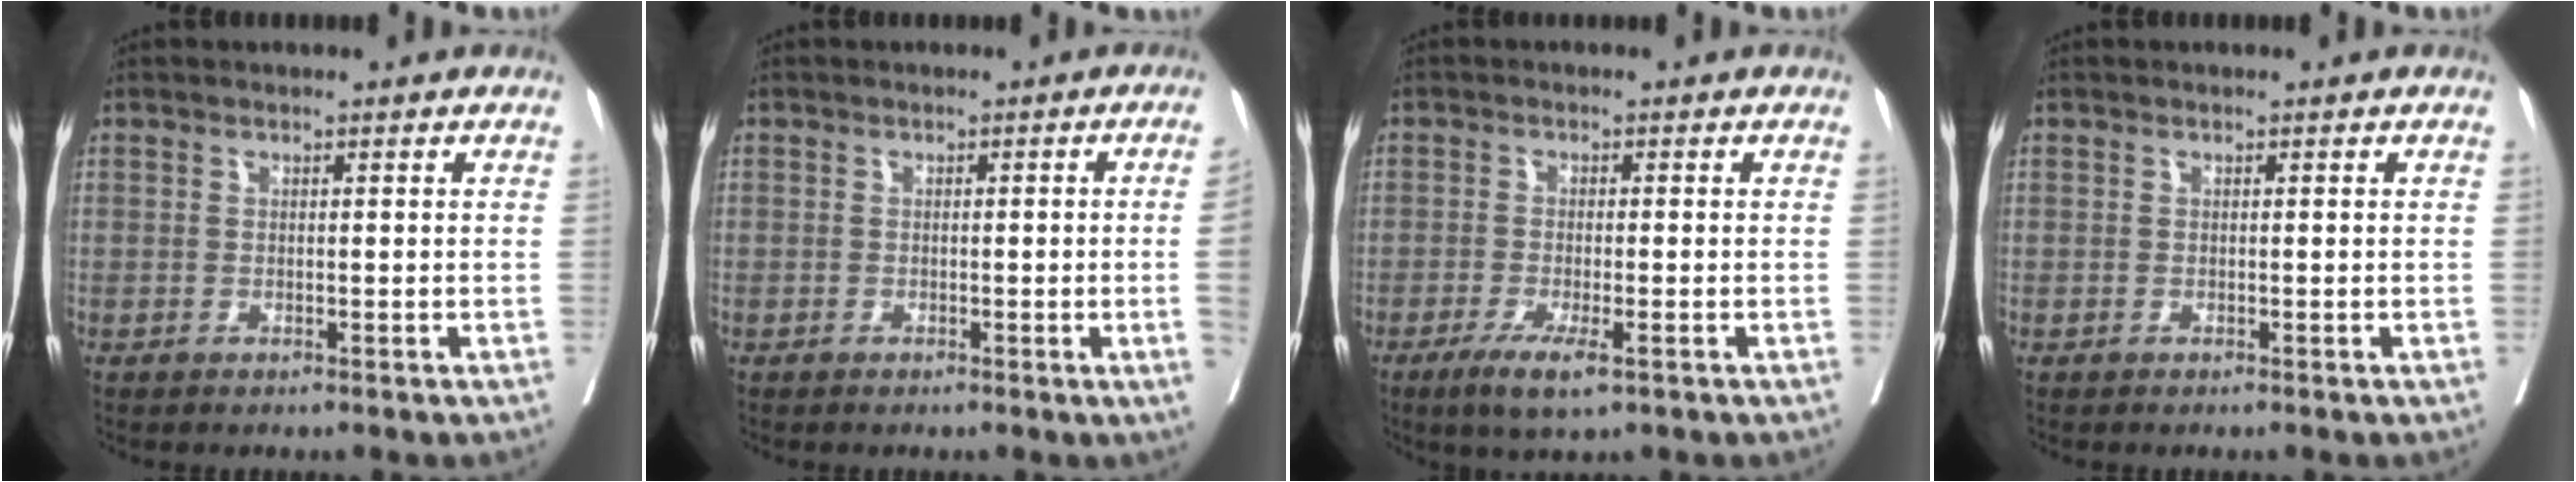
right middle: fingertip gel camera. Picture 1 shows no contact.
{"total": 2.8, "force": [-0.4, -0.8, 2.7], "torque": [-0.035, -0.005, -0.002]}
{"total": 5.1, "force": [-2.8, 0.9, 4.2], "torque": [-0.078, -0.012, -0.046]}
{"total": 0.0}